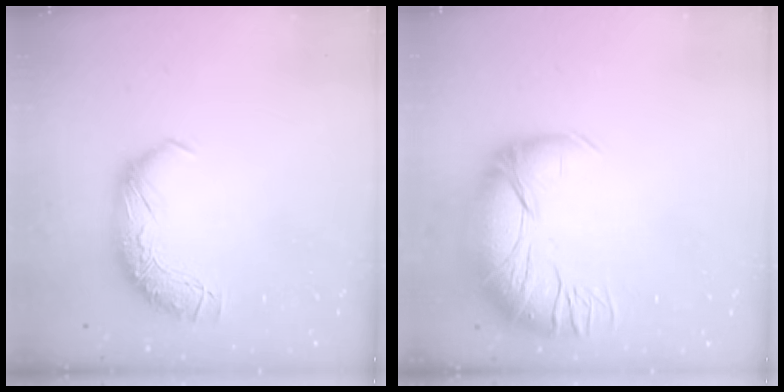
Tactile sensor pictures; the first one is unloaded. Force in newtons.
{"total": 5.4, "press": 4.0, "slide": 3.6}